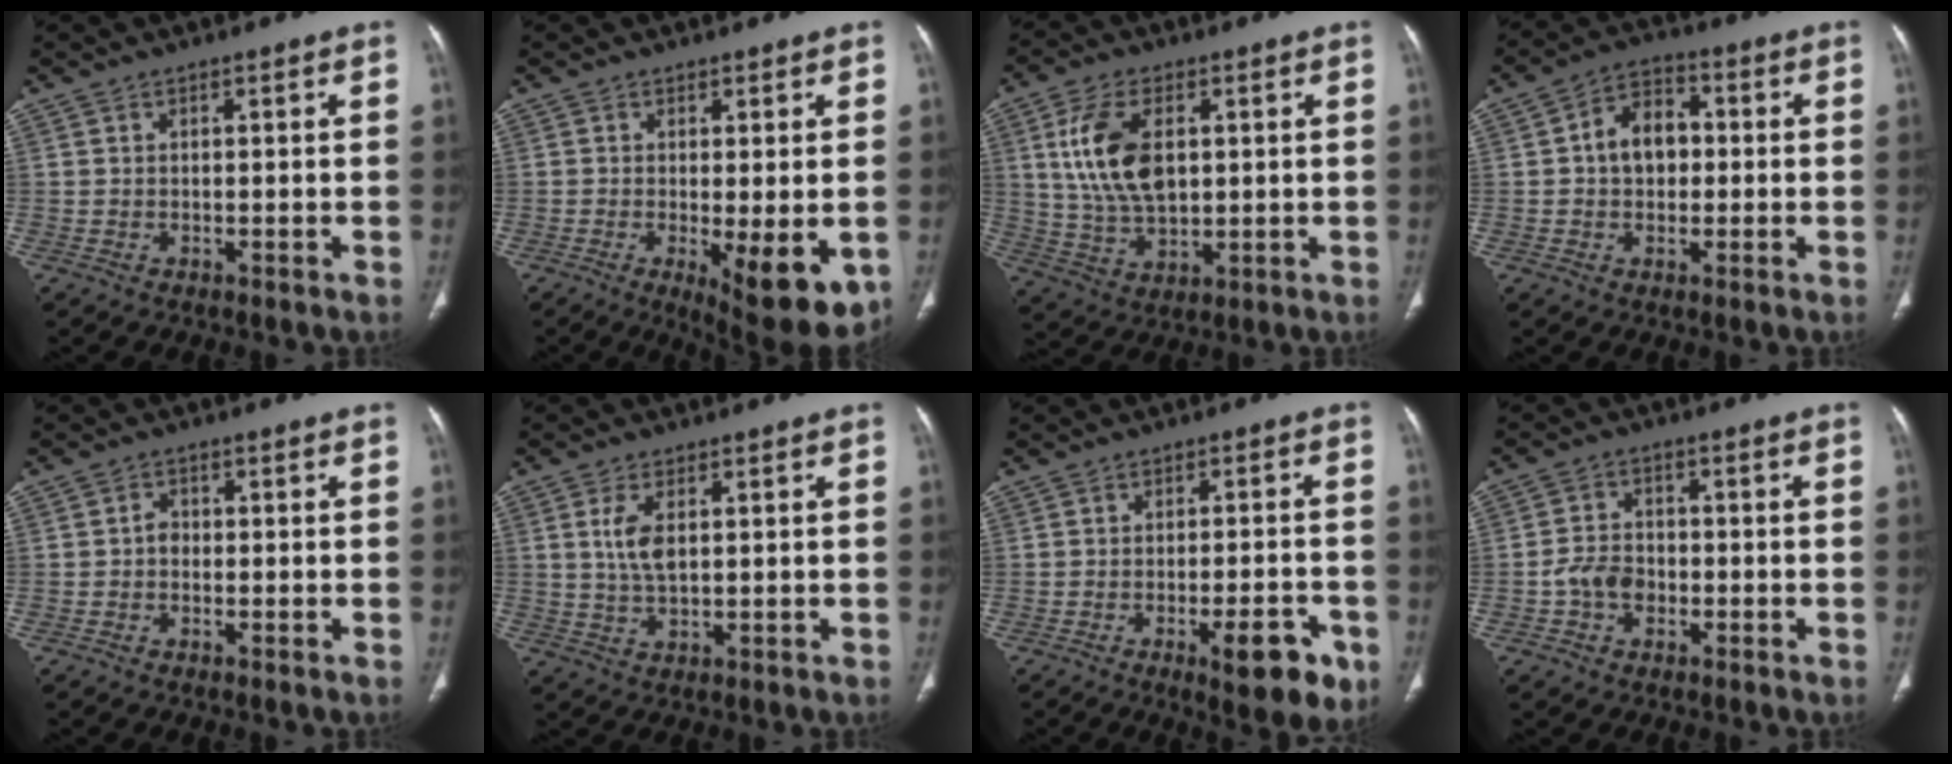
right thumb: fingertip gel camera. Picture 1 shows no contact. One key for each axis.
{"total": 11.2, "fx": -3.1, "fy": 3.6, "fz": 10.1, "tx": -0.134, "ty": -0.024, "tz": -0.034}
{"total": 12.9, "fx": 2.7, "fy": 7.6, "fz": 10.1, "tx": -0.186, "ty": -0.008, "tz": 0.058}
{"total": 8.4, "fx": 0.5, "fy": 6.0, "fz": 5.8, "tx": -0.074, "ty": 0.022, "tz": -0.001}
{"total": 1.9, "fx": -0.4, "fy": 1.5, "fz": 1.0, "tx": -0.004, "ty": 0.007, "tz": -0.012}
{"total": 5.3, "fx": 1.3, "fy": 2.7, "fz": 4.4, "tx": -0.092, "ty": -0.006, "tz": 0.028}
{"total": 10.2, "fx": -4.7, "fy": 3.2, "fz": 8.5, "tx": -0.098, "ty": 0.013, "tz": -0.058}
{"total": 5.4, "fx": -1.6, "fy": 4.2, "fz": 3.1, "tx": -0.041, "ty": 0.021, "tz": -0.034}